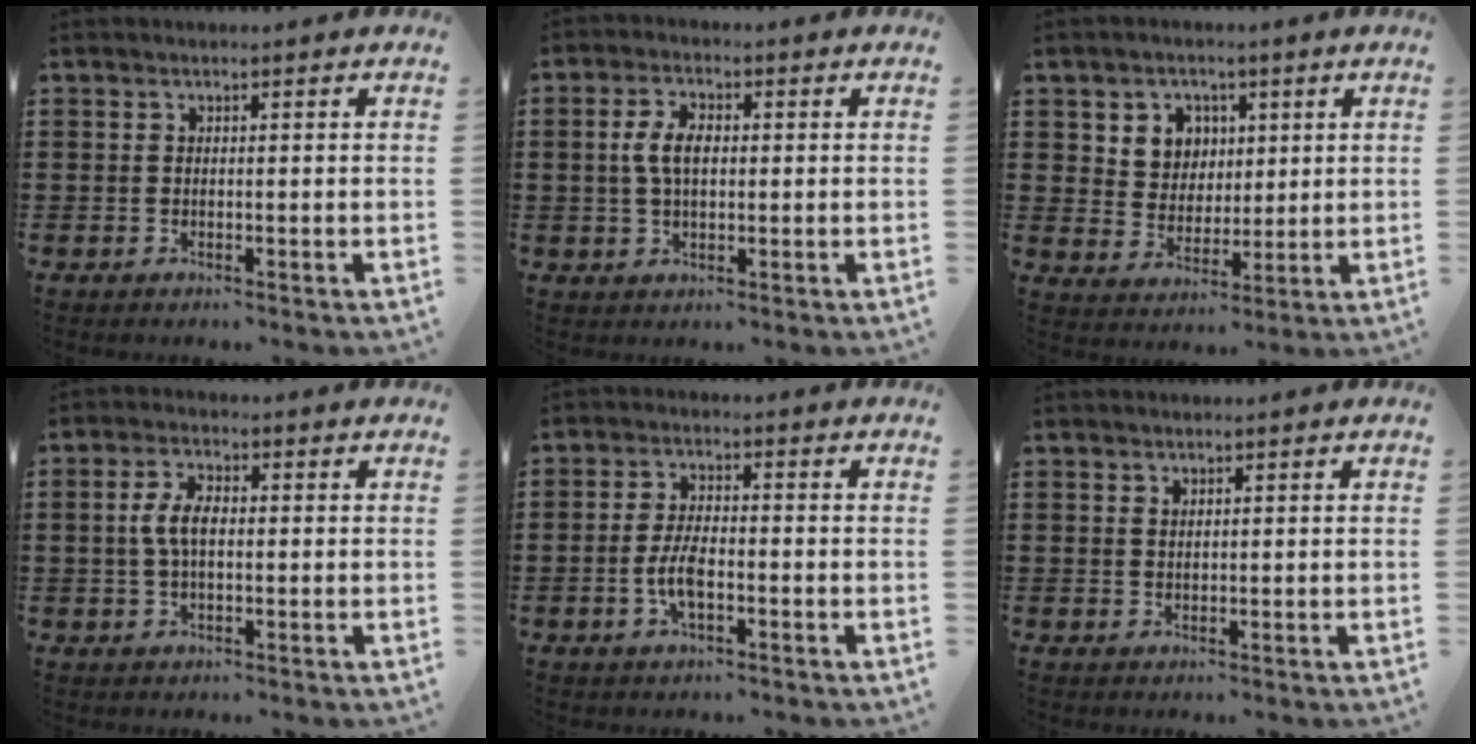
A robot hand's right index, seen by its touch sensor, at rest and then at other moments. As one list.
[{"total": 5.1, "force": [0.4, 2.7, 4.3], "torque": [-0.102, 0.006, 0.001]}, {"total": 5.7, "force": [2.3, 5.1, 1.0], "torque": [-0.041, 0.008, 0.039]}, {"total": 4.9, "force": [0.2, 2.3, 4.4], "torque": [-0.107, 0.001, -0.006]}, {"total": 5.0, "force": [-1.3, 2.0, 4.3], "torque": [-0.097, 0.001, -0.029]}, {"total": 0.9, "force": [0.7, 0.5, 0.2], "torque": [-0.007, 0.003, 0.014]}]